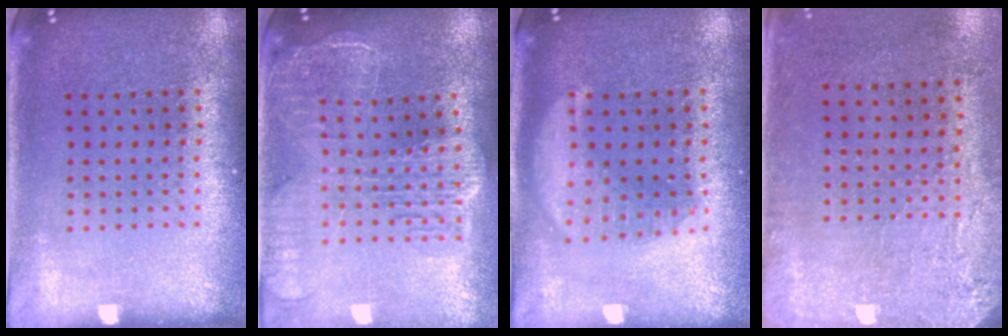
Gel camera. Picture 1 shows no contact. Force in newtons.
{"total": 2.7, "press": 2.3, "slide": 1.4}
{"total": 2.9, "press": 2.9, "slide": 0.3}
{"total": 2.9, "press": 2.4, "slide": 1.6}